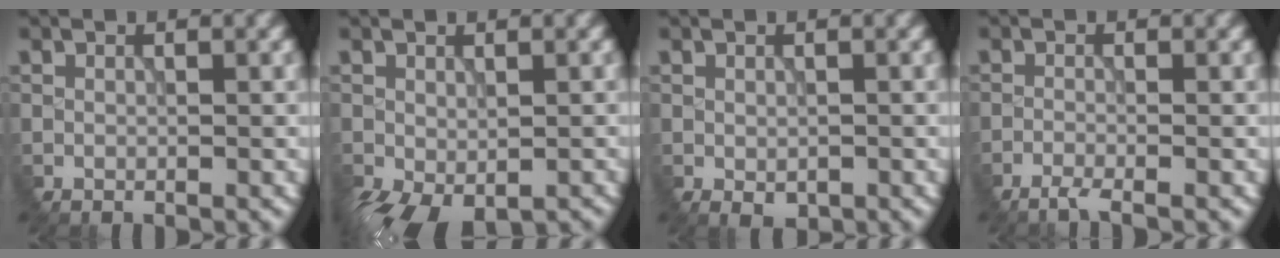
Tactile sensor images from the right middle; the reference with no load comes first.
{"total": 6.6, "force": [-3.8, 3.3, 4.3], "torque": [-0.087, -0.038, -0.044]}
{"total": 1.2, "force": [-0.6, 0.8, 0.7], "torque": [-0.008, -0.008, -0.004]}
{"total": 2.1, "force": [-1.9, -0.2, 0.8], "torque": [-0.009, -0.003, -0.043]}